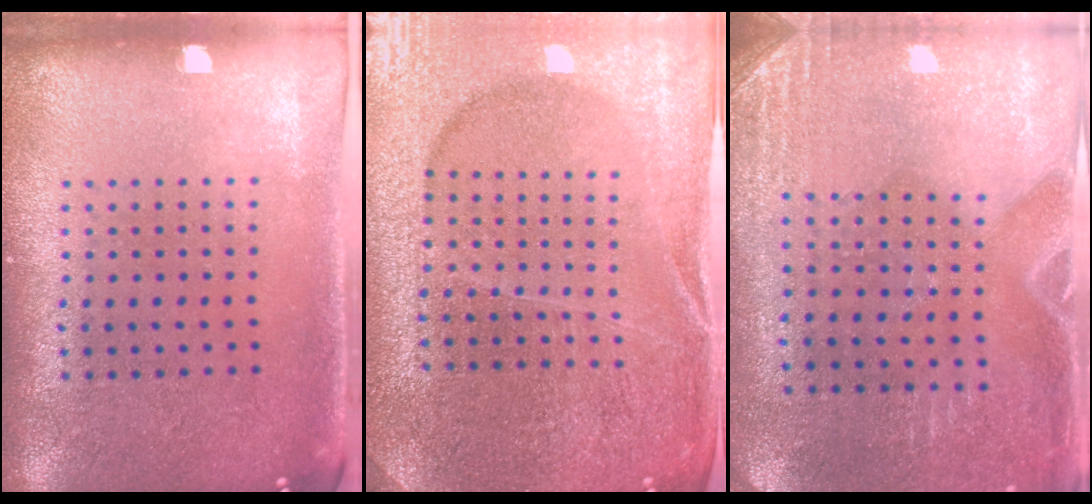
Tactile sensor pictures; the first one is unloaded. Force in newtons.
{"total": 4.2, "press": 4.0, "slide": 1.2}
{"total": 2.9, "press": 2.6, "slide": 1.2}